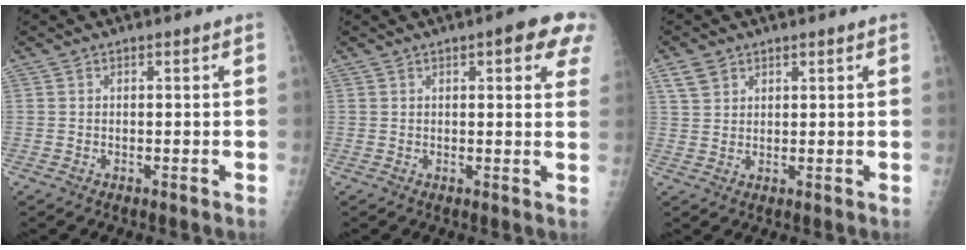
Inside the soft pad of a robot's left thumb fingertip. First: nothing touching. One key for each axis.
{"total": 8.7, "fx": 4.4, "fy": 2.5, "fz": 7.1, "tx": -0.054, "ty": -0.006, "tz": 0.042}
{"total": 3.6, "fx": 2.2, "fy": 2.4, "fz": 1.3, "tx": -0.018, "ty": -0.006, "tz": 0.047}